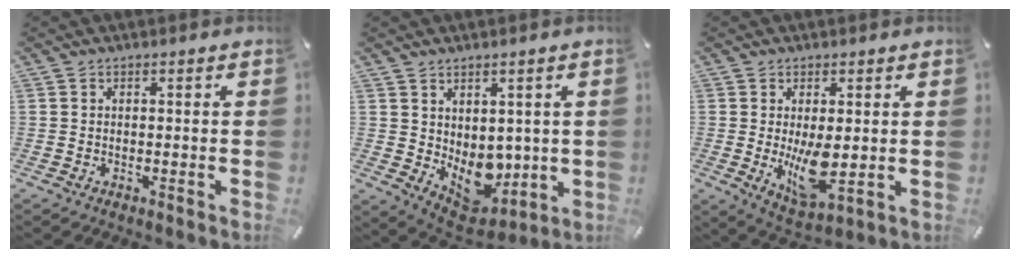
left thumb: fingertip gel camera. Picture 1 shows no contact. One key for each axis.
{"total": 8.8, "fx": -0.5, "fy": 7.5, "fz": 4.6, "tx": -0.042, "ty": -0.024, "tz": 0.005}
{"total": 9.5, "fx": 0.3, "fy": 4.2, "fz": 8.5, "tx": -0.146, "ty": -0.031, "tz": 0.008}